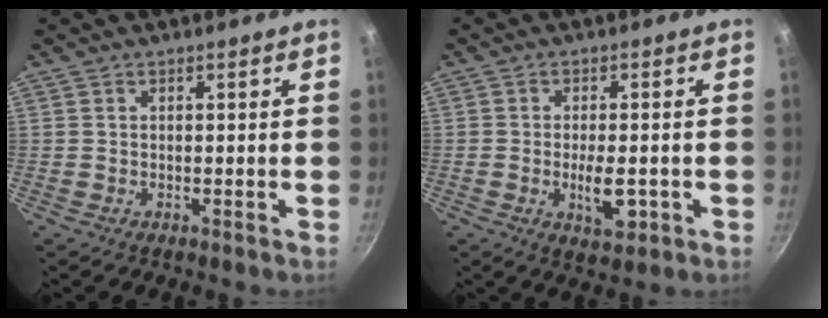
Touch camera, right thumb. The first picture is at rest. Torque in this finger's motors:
{"motor_torque": [2.17, 2.84, 0.96, -0.59, 0.28]}